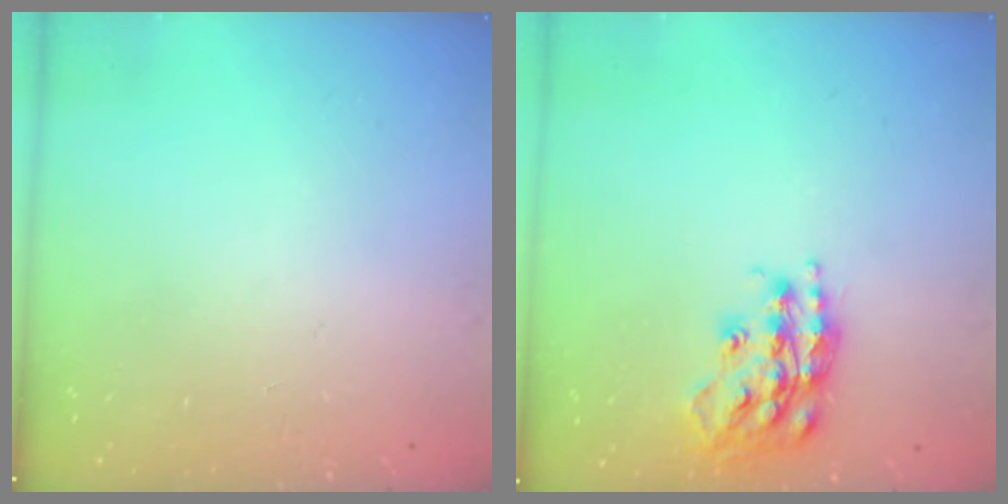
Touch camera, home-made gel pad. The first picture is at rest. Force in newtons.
{"total": 17.5, "press": 17.4, "slide": 1.1}